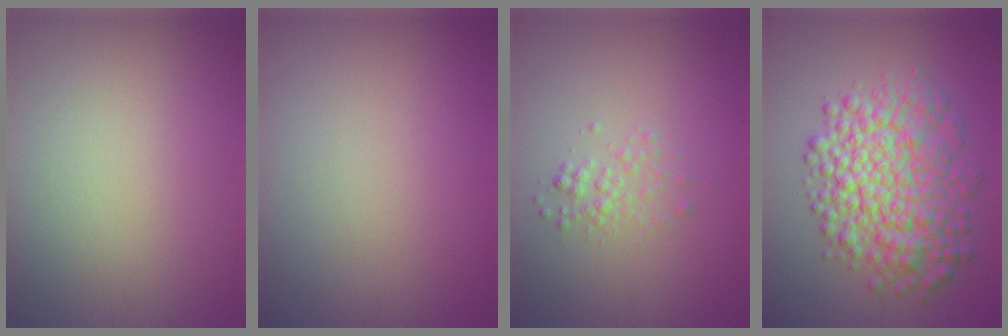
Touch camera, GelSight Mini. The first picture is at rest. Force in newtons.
{"total": 0.0}
{"total": 1.5, "press": 1.5, "slide": 0.1}
{"total": 9.0, "press": 9.0, "slide": 0.1}